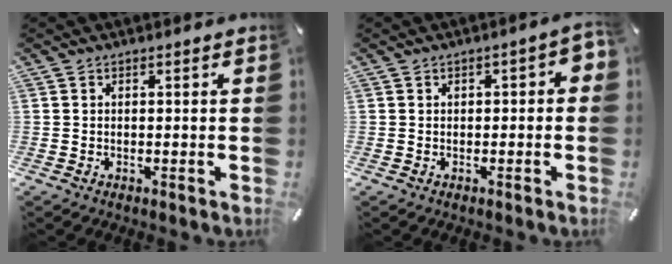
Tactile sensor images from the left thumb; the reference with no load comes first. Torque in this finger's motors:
{"motor_torque": [-0.23, -0.22, -0.05, 0.23, 0.01]}